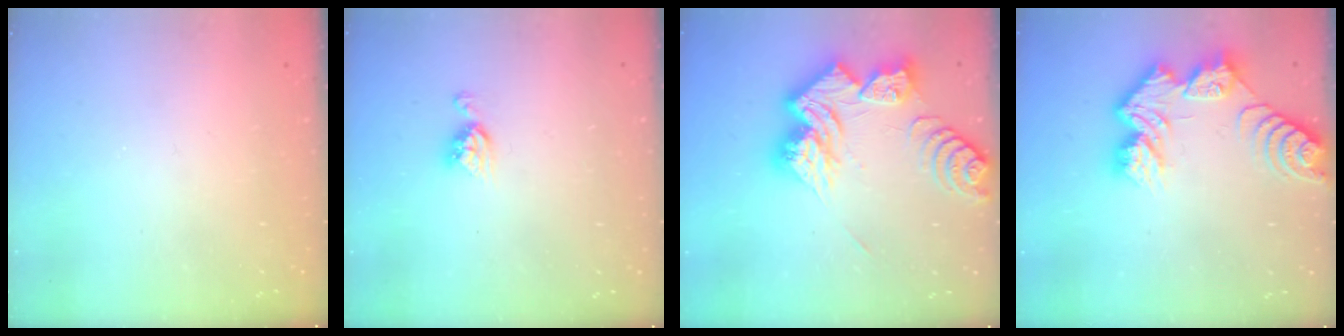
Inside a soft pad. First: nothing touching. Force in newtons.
{"total": 5.7, "press": 5.7, "slide": 0.3}
{"total": 19.0, "press": 18.8, "slide": 2.0}
{"total": 12.3, "press": 12.2, "slide": 1.0}